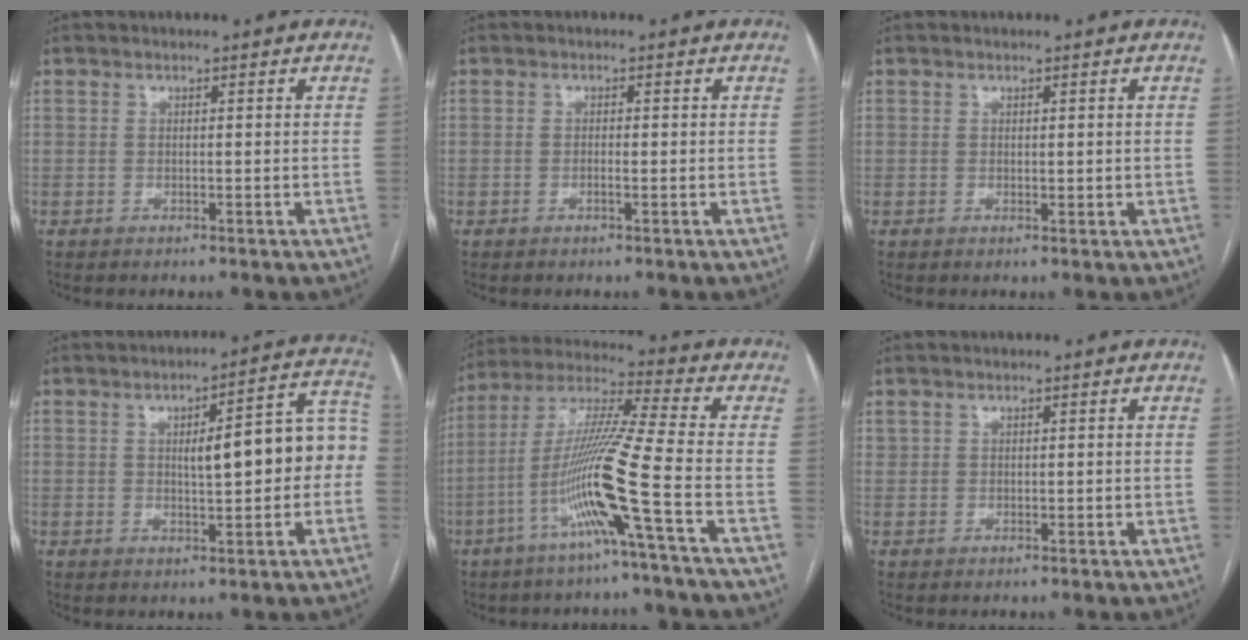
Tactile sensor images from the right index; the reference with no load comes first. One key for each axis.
{"total": 0.8, "fx": -0.2, "fy": 0.2, "fz": 0.8, "tx": -0.016, "ty": 0.000, "tz": -0.003}
{"total": 0.8, "fx": 0.3, "fy": 0.5, "fz": 0.5, "tx": -0.005, "ty": -0.004, "tz": 0.008}
{"total": 11.5, "fx": 0.2, "fy": 2.9, "fz": 11.1, "tx": -0.141, "ty": 0.040, "tz": 0.007}
{"total": 13.9, "fx": -5.3, "fy": -2.1, "fz": 12.7, "tx": -0.252, "ty": -0.006, "tz": -0.109}
{"total": 1.1, "fx": 0.8, "fy": 0.6, "fz": 0.2, "tx": 0.003, "ty": 0.002, "tz": 0.017}